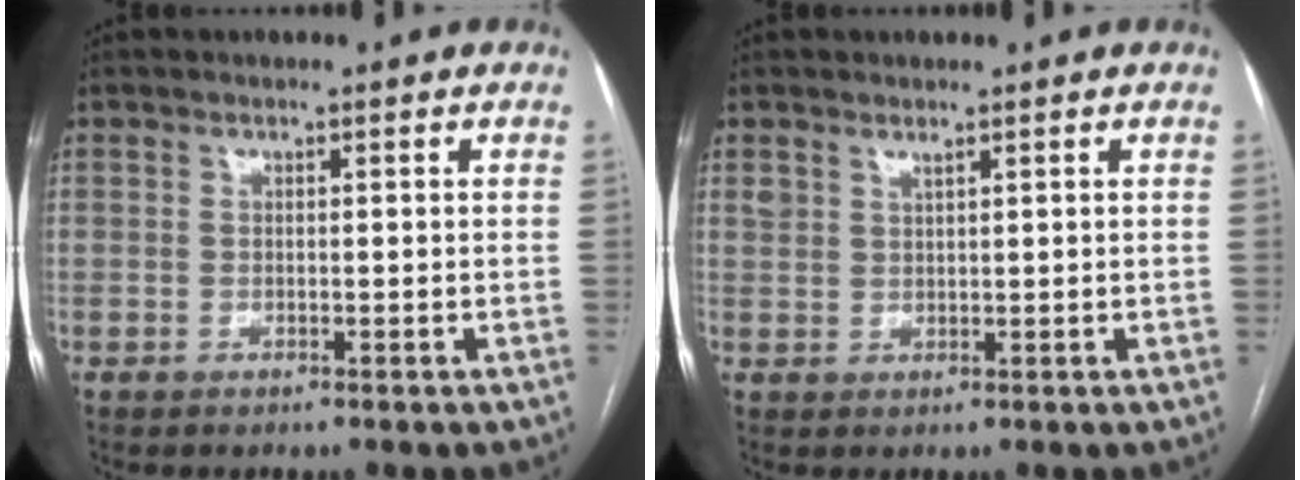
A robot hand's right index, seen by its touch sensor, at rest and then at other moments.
{"total": 1.6, "force": [1.4, 0.5, 0.5], "torque": [-0.017, 0.005, 0.033]}